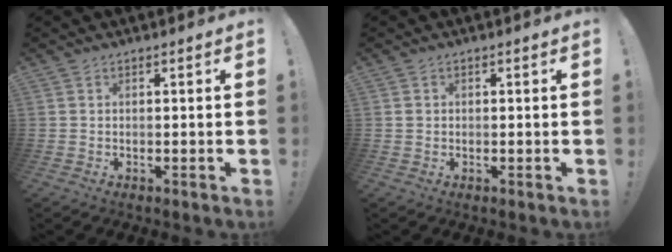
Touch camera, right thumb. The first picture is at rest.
{"total": 1.0, "force": [0.1, 0.9, 0.3], "torque": [-0.011, 0.005, 0.003]}